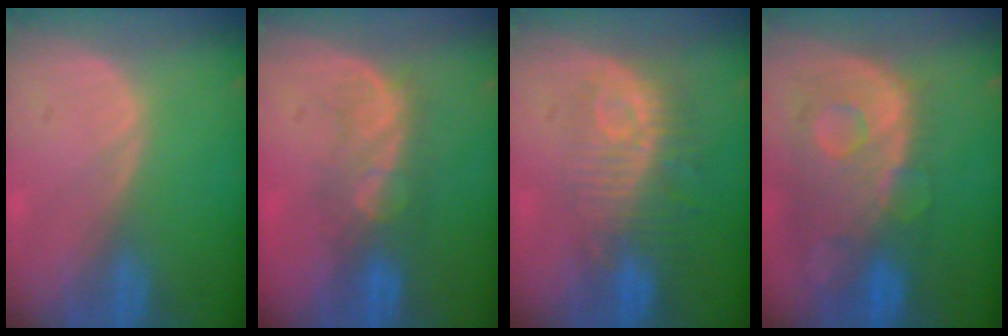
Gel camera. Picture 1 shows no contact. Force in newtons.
{"total": 5.6, "press": 5.5, "slide": 1.3}
{"total": 9.8, "press": 8.8, "slide": 4.2}
{"total": 12.1, "press": 10.1, "slide": 6.7}